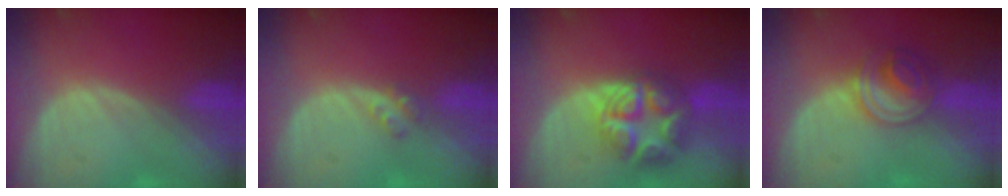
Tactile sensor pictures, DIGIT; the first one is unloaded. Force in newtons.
{"total": 2.1, "press": 1.8, "slide": 1.0}
{"total": 8.7, "press": 8.7, "slide": 0.5}
{"total": 6.0, "press": 5.4, "slide": 2.6}